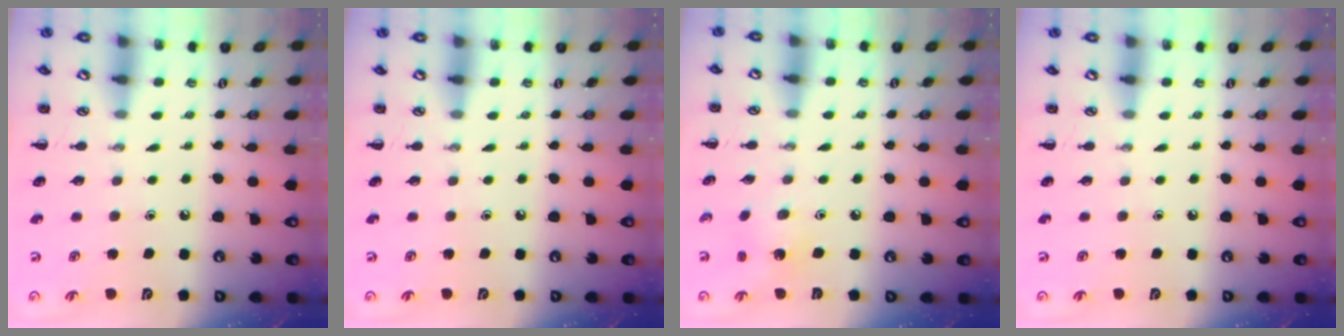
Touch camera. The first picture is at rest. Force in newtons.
{"total": 0.0}
{"total": 2.6, "press": 2.6, "slide": 0.5}
{"total": 0.0}